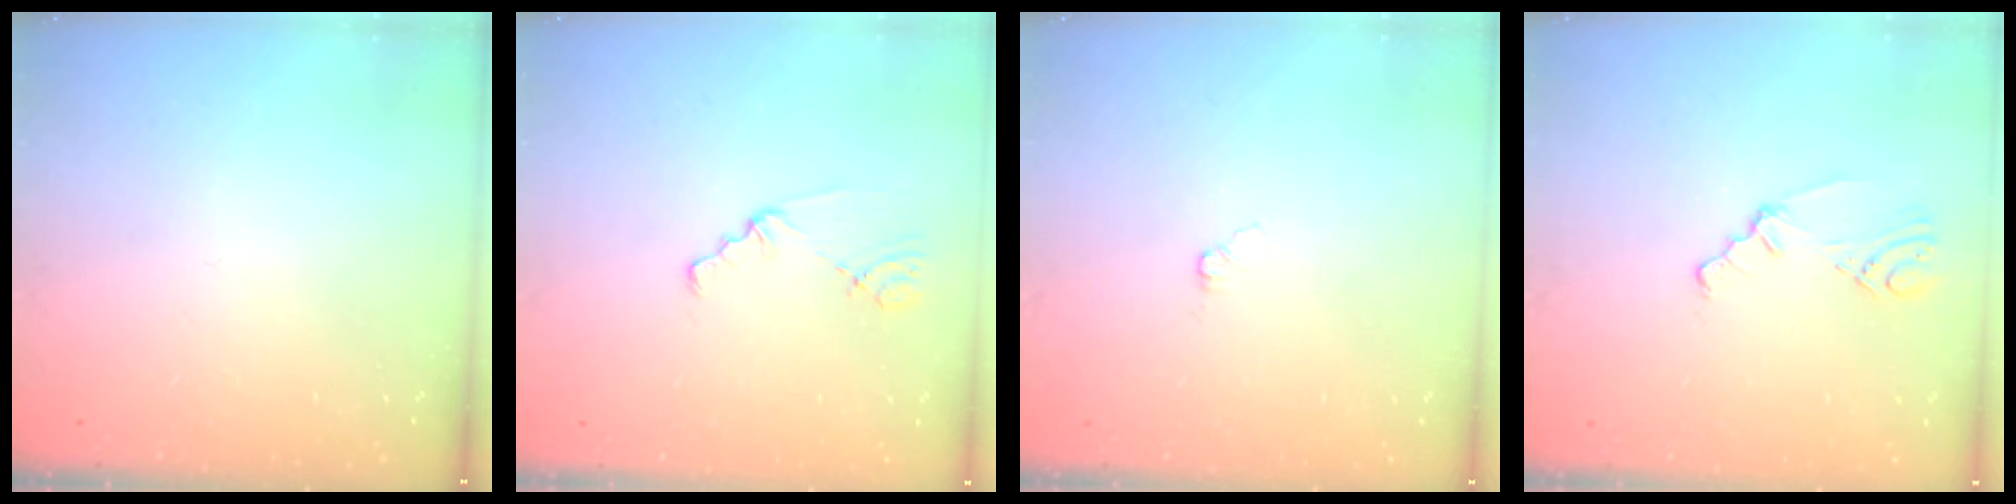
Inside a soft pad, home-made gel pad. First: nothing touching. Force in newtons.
{"total": 1.3, "press": 1.3, "slide": 0.3}
{"total": 3.8, "press": 3.8, "slide": 0.4}
{"total": 1.8, "press": 1.7, "slide": 0.6}